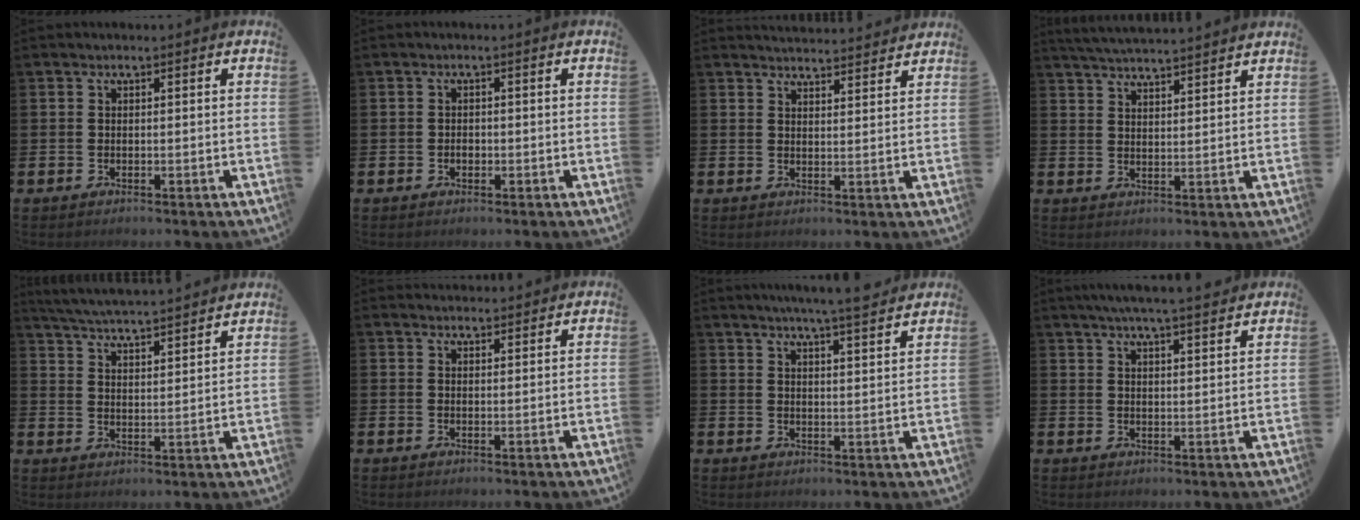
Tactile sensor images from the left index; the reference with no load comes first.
{"total": 1.1, "force": [-0.3, 0.8, 0.6], "torque": [-0.010, 0.003, -0.008]}
{"total": 3.7, "force": [3.7, 0.1, -0.1], "torque": [-0.004, -0.023, 0.067]}
{"total": 4.6, "force": [4.5, -0.4, 0.2], "torque": [-0.022, -0.024, 0.083]}
{"total": 5.4, "force": [5.3, -0.1, 0.7], "torque": [-0.037, -0.041, 0.093]}
{"total": 1.9, "force": [1.9, 0.4, -0.1], "torque": [0.008, -0.009, 0.033]}
{"total": 5.7, "force": [5.4, -0.9, 1.6], "torque": [-0.034, -0.031, 0.093]}
{"total": 5.3, "force": [5.1, -0.4, 1.7], "torque": [-0.044, -0.020, 0.090]}